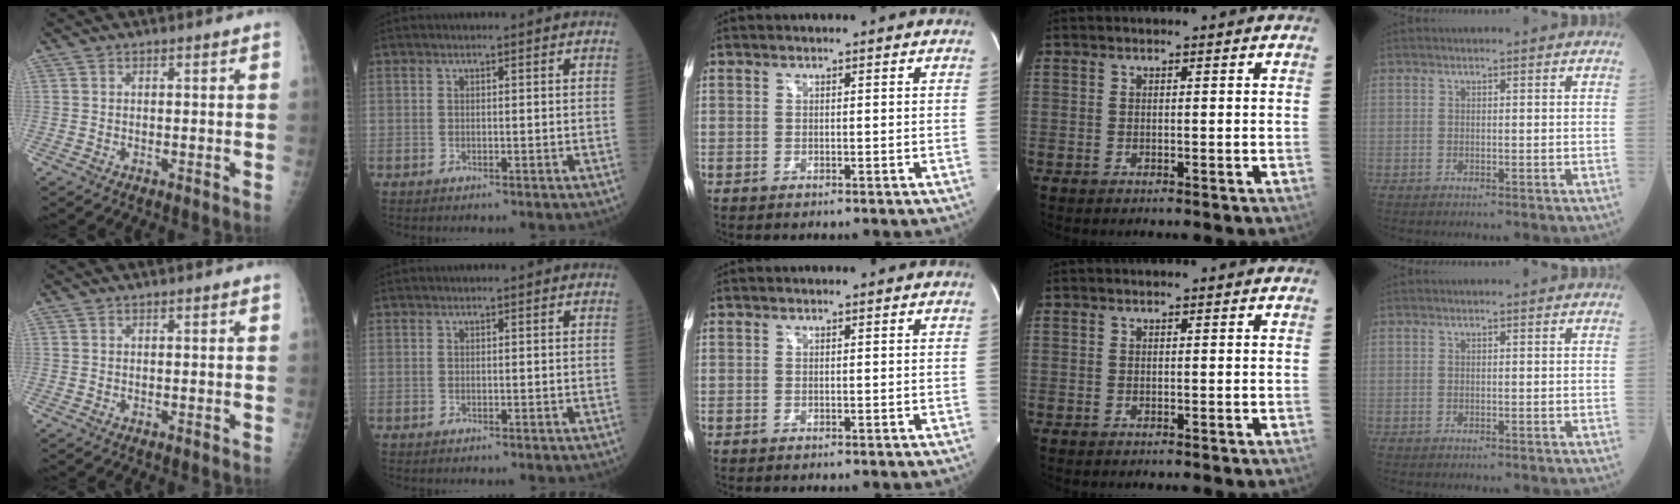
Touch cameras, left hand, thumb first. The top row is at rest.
{}